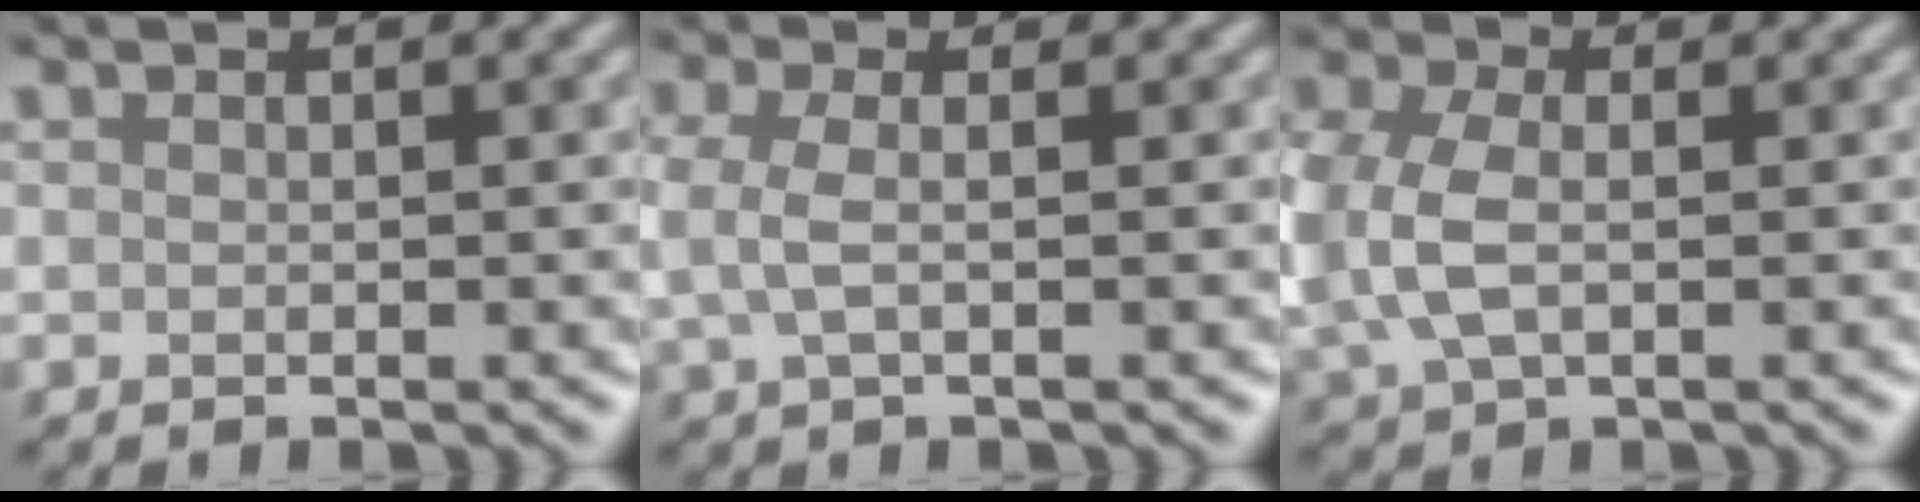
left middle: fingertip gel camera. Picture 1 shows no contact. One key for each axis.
{"total": 2.8, "fx": 0.2, "fy": 1.3, "fz": 2.4, "tx": -0.061, "ty": 0.004, "tz": -0.002}
{"total": 6.3, "fx": -0.2, "fy": 4.2, "fz": 4.8, "tx": -0.139, "ty": 0.000, "tz": -0.010}